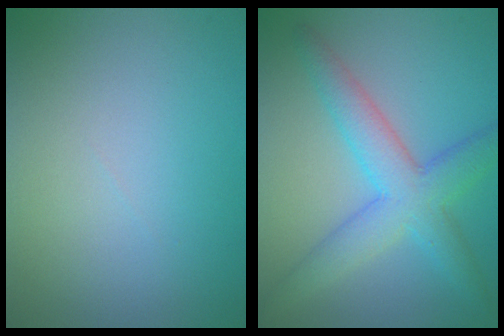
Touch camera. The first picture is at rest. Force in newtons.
{"total": 5.4, "press": 5.4, "slide": 0.1}